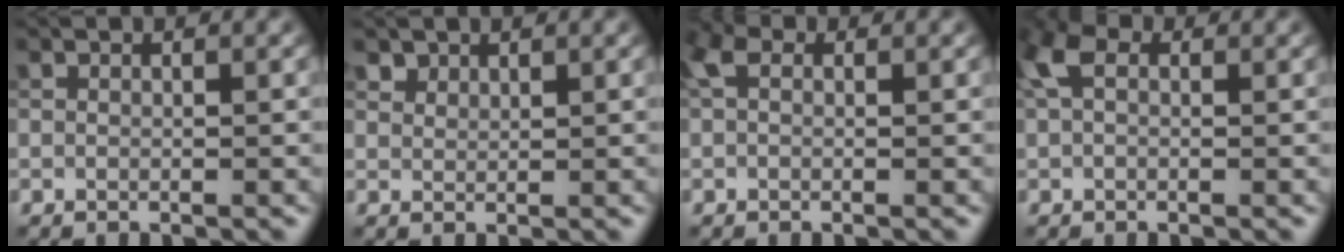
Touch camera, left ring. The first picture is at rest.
{"total": 1.7, "force": [1.4, 0.9, 0.4], "torque": [-0.016, -0.001, 0.032]}
{"total": 2.1, "force": [0.6, 1.4, 1.5], "torque": [-0.030, 0.010, 0.001]}
{"total": 3.4, "force": [1.2, 2.1, 2.4], "torque": [-0.053, 0.014, 0.014]}